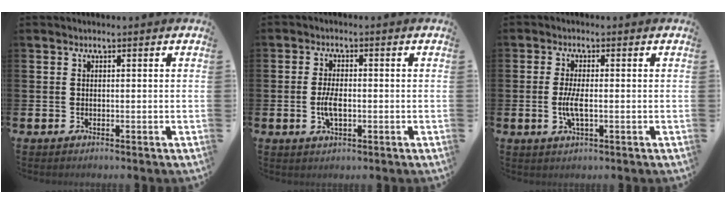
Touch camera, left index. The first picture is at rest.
{"total": 3.6, "force": [-0.5, 1.5, 3.2], "torque": [-0.055, 0.001, -0.011]}
{"total": 3.3, "force": [-0.5, 0.9, 3.2], "torque": [-0.065, -0.008, -0.015]}